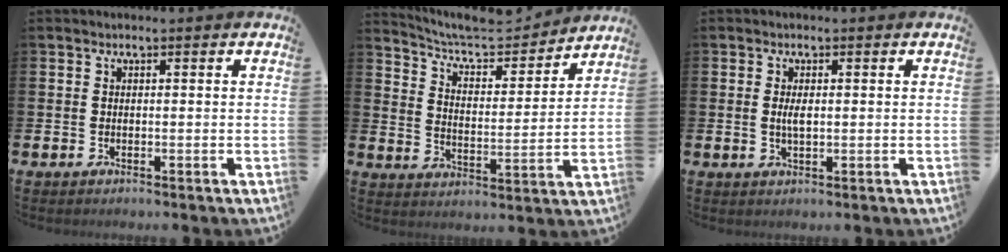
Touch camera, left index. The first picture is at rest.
{"total": 7.2, "force": [6.8, 1.6, 2.0], "torque": [-0.066, -0.052, 0.113]}
{"total": 2.1, "force": [0.2, 0.8, 1.9], "torque": [-0.036, 0.003, 0.001]}